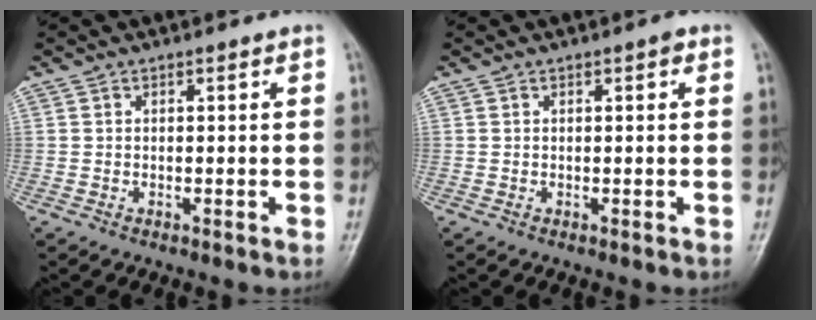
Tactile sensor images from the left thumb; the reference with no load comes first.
{"total": 1.0, "force": [0.4, 0.4, 0.8], "torque": [-0.011, 0.002, 0.002]}